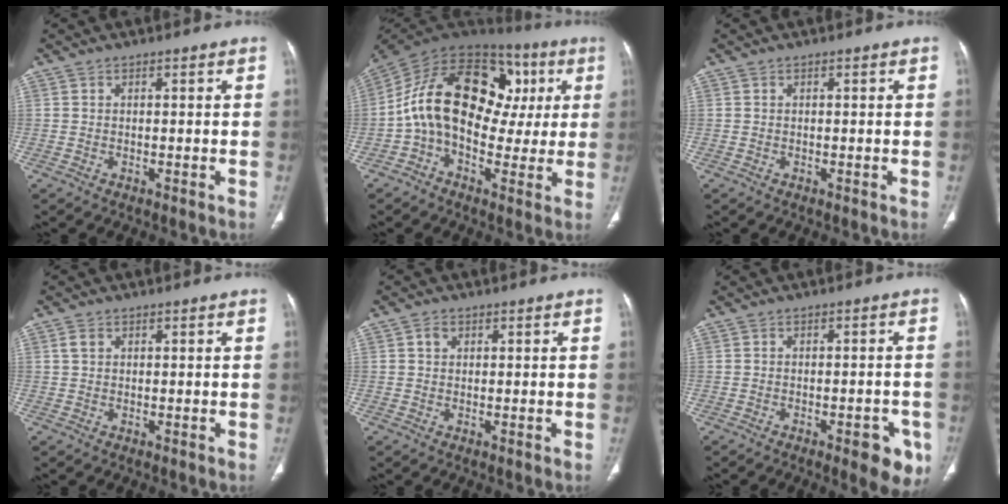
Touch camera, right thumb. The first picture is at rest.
{"total": 22.5, "force": [2.4, 14.6, 17.0], "torque": [-0.248, 0.051, 0.028]}
{"total": 0.0}
{"total": 1.4, "force": [0.6, 1.0, 0.8], "torque": [-0.017, 0.003, 0.012]}
{"total": 1.5, "force": [0.6, 1.2, 0.7], "torque": [-0.008, 0.001, 0.008]}
{"total": 7.1, "force": [-3.5, 2.7, 5.5], "torque": [-0.043, 0.007, -0.040]}